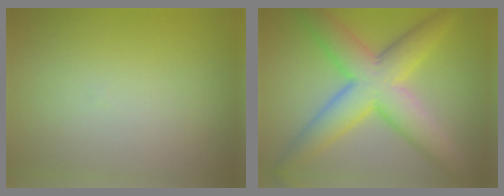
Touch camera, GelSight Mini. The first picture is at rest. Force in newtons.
{"total": 8.0, "press": 8.0, "slide": 0.2}